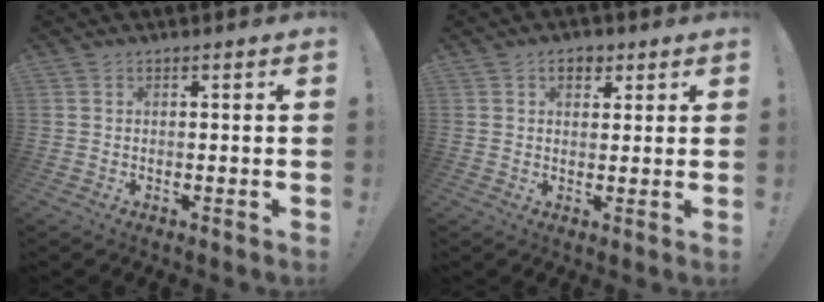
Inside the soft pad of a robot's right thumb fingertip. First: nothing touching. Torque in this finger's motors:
{"motor_torque": [0.06, 0.91, 0.32, 0.05, -0.04]}